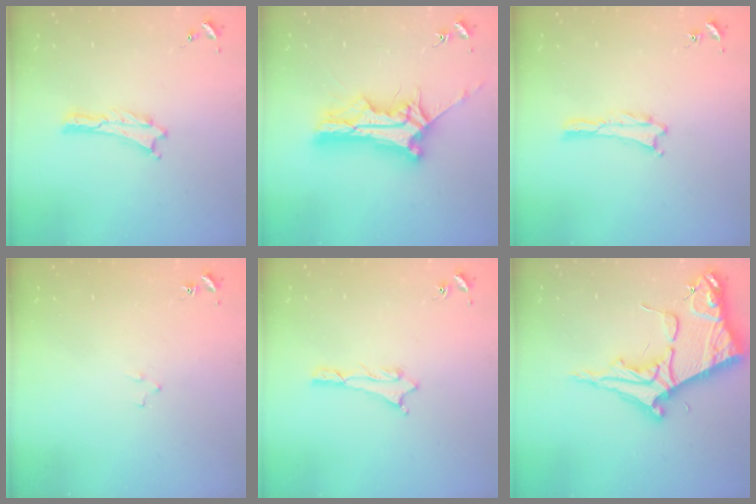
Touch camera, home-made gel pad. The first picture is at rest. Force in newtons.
{"total": 11.4, "press": 11.3, "slide": 1.0}
{"total": 0.0}
{"total": 1.9, "press": 1.9, "slide": 0.1}
{"total": 0.9, "press": 0.8, "slide": 0.1}
{"total": 10.2, "press": 10.2, "slide": 1.1}